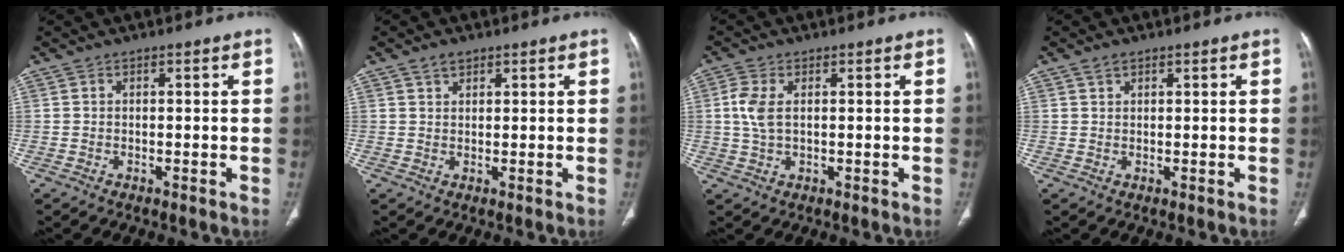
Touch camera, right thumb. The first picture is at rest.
{"total": 2.1, "force": [1.4, 1.2, 1.0], "torque": [-0.011, -0.006, 0.024]}
{"total": 4.3, "force": [0.3, 2.4, 3.6], "torque": [-0.098, 0.006, 0.005]}
{"total": 1.4, "force": [1.0, 0.8, 0.7], "torque": [-0.011, 0.001, 0.017]}